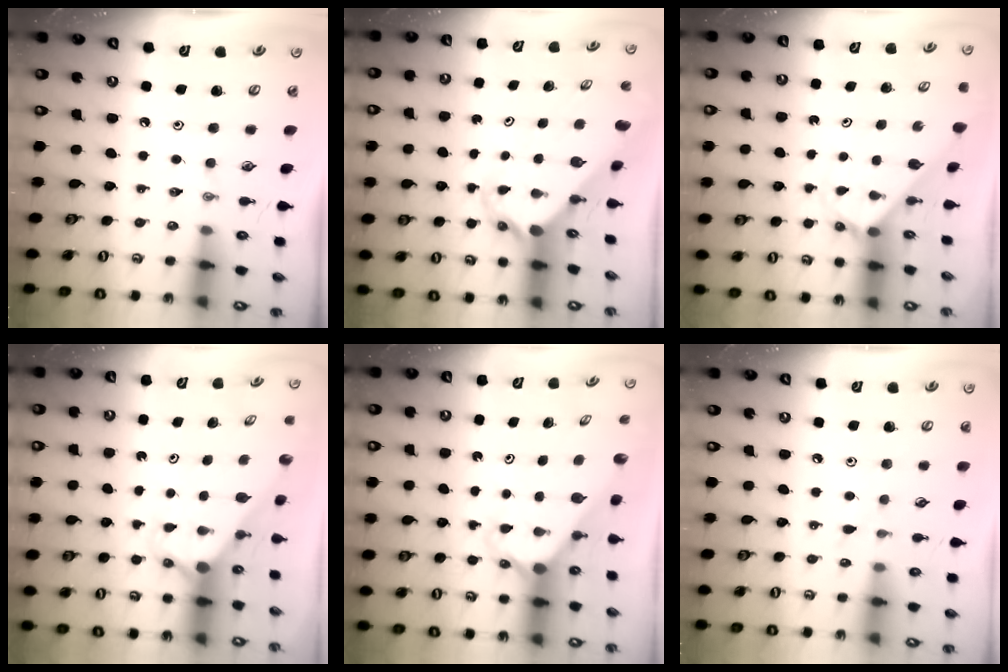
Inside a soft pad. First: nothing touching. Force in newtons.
{"total": 2.7, "press": 2.7, "slide": 0.2}
{"total": 2.2, "press": 2.2, "slide": 0.2}
{"total": 2.6, "press": 2.6, "slide": 0.0}
{"total": 2.5, "press": 2.5, "slide": 0.2}
{"total": 4.1, "press": 4.1, "slide": 0.5}